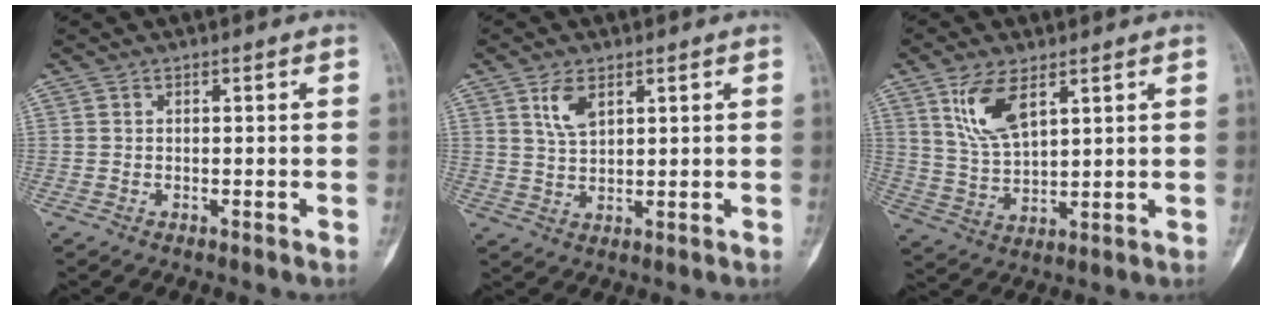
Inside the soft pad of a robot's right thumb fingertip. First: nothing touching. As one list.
[{"total": 4.8, "force": [2.5, 2.3, 3.4], "torque": [-0.058, -0.012, 0.052]}, {"total": 9.5, "force": [4.9, 4.1, 7.0], "torque": [-0.129, -0.020, 0.106]}]